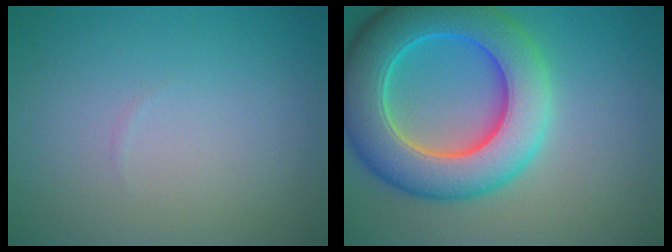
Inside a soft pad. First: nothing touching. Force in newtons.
{"total": 10.5, "press": 10.5, "slide": 0.3}